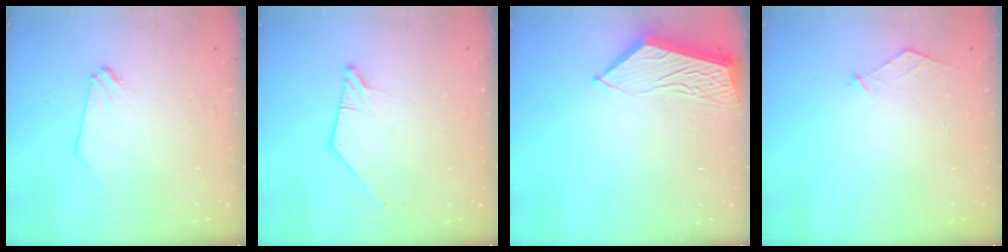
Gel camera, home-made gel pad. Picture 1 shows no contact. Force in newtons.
{"total": 1.8, "press": 1.7, "slide": 0.3}
{"total": 5.9, "press": 5.9, "slide": 0.6}
{"total": 3.6, "press": 3.5, "slide": 0.5}